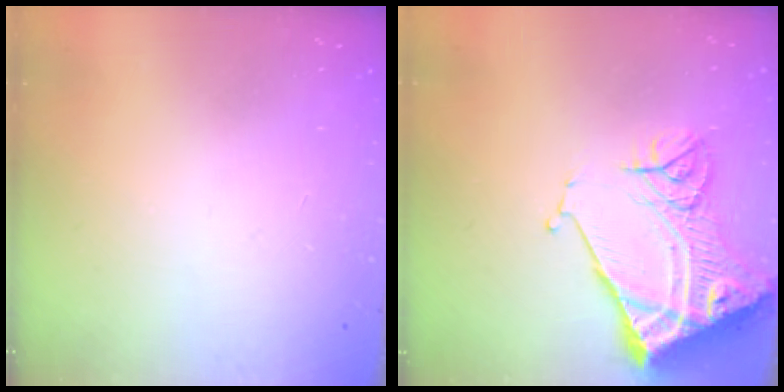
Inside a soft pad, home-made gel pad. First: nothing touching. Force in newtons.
{"total": 15.4, "press": 15.3, "slide": 1.8}